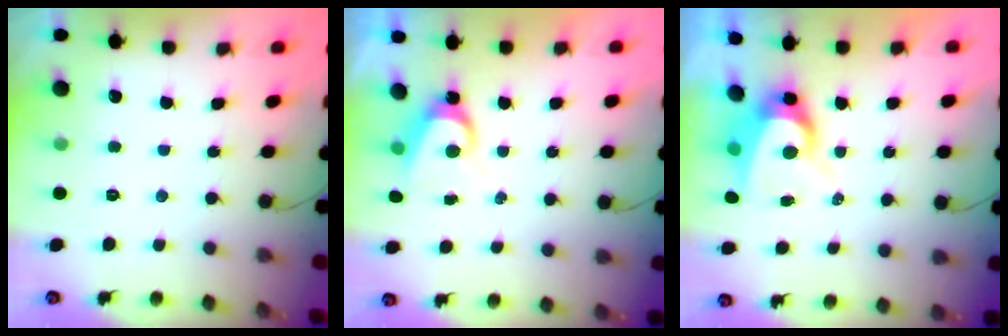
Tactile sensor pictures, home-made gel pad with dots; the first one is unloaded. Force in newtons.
{"total": 4.8, "press": 4.8, "slide": 0.4}
{"total": 7.7, "press": 7.7, "slide": 0.7}